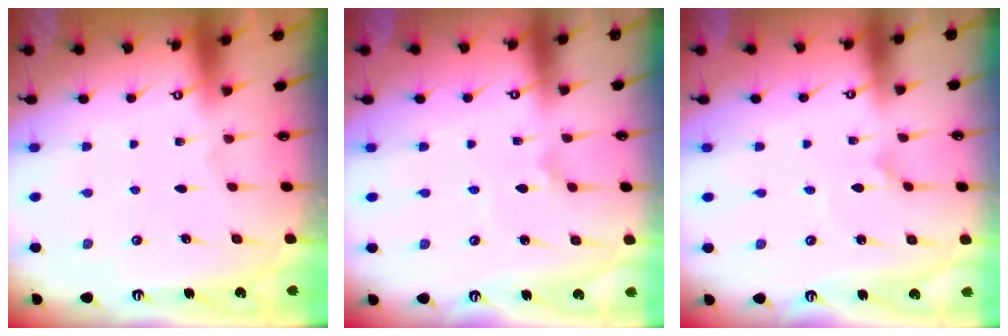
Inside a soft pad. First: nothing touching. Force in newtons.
{"total": 2.4, "press": 2.4, "slide": 0.5}
{"total": 0.7, "press": 0.7, "slide": 0.1}